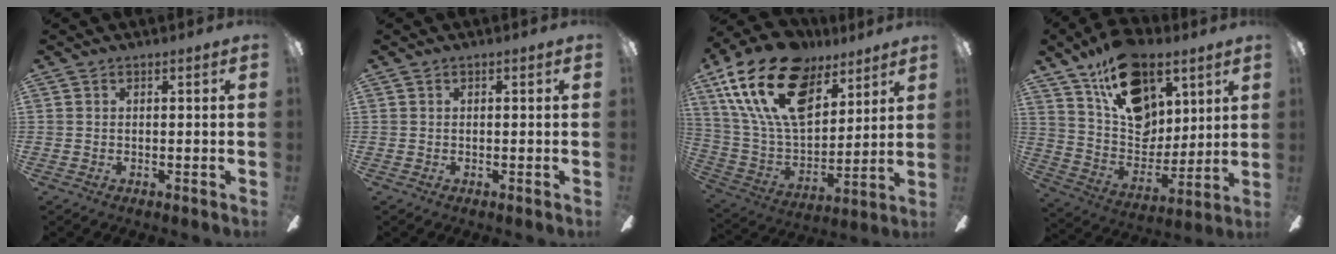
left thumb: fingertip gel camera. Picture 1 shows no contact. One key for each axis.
{"total": 0.0}
{"total": 23.6, "fx": 13.0, "fy": 13.0, "fz": 14.8, "tx": -0.297, "ty": -0.064, "tz": 0.231}
{"total": 21.4, "fx": 12.0, "fy": 13.5, "fz": 11.5, "tx": -0.190, "ty": -0.060, "tz": 0.223}